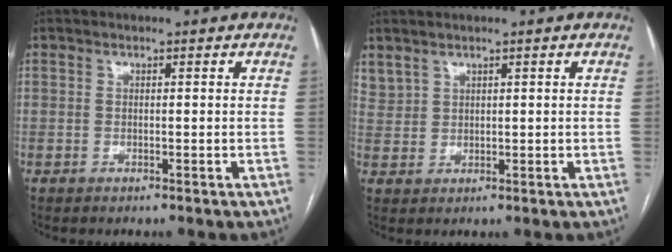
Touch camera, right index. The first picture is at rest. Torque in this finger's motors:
{"motor_torque": [-0.25, 0.31, -0.01, -0.01]}